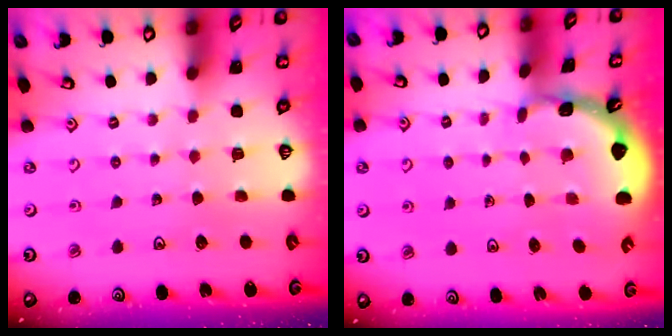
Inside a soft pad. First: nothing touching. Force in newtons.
{"total": 1.6, "press": 1.6, "slide": 0.1}